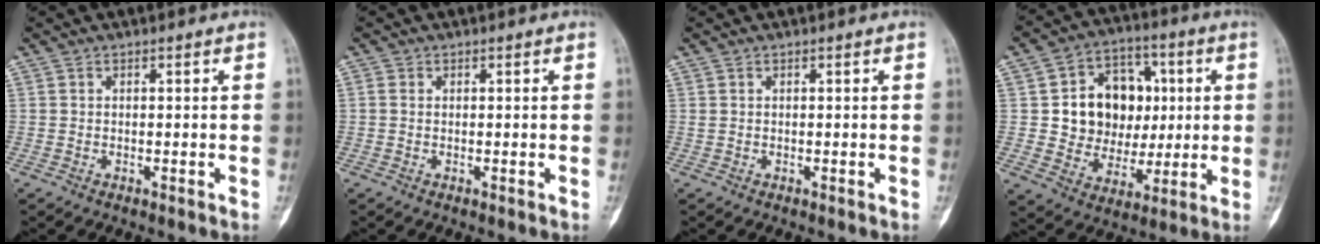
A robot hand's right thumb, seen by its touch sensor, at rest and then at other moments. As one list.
[{"total": 0.7, "force": [0.1, 0.6, 0.5], "torque": [-0.013, -0.001, 0.001]}, {"total": 0.0}, {"total": 15.8, "force": [2.0, 13.0, 8.7], "torque": [-0.073, 0.013, 0.043]}]